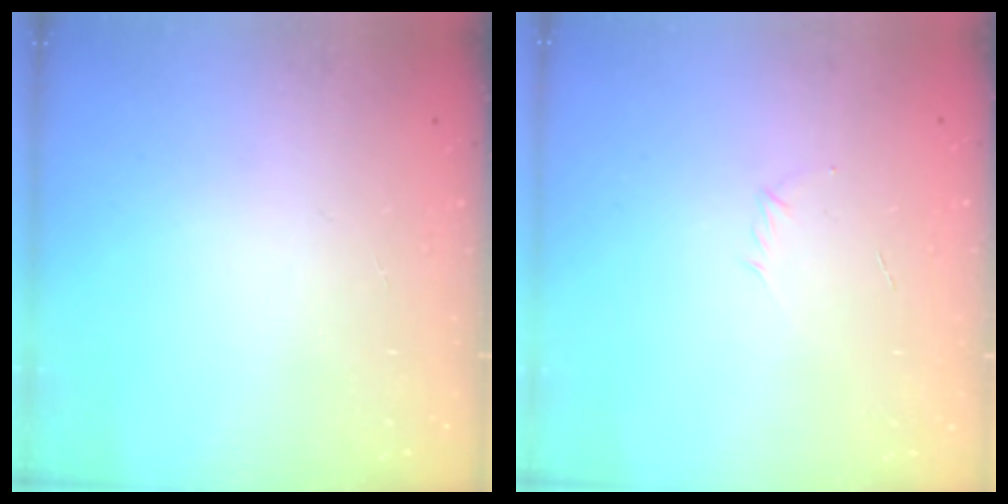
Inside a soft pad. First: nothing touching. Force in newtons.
{"total": 2.7, "press": 2.6, "slide": 0.7}